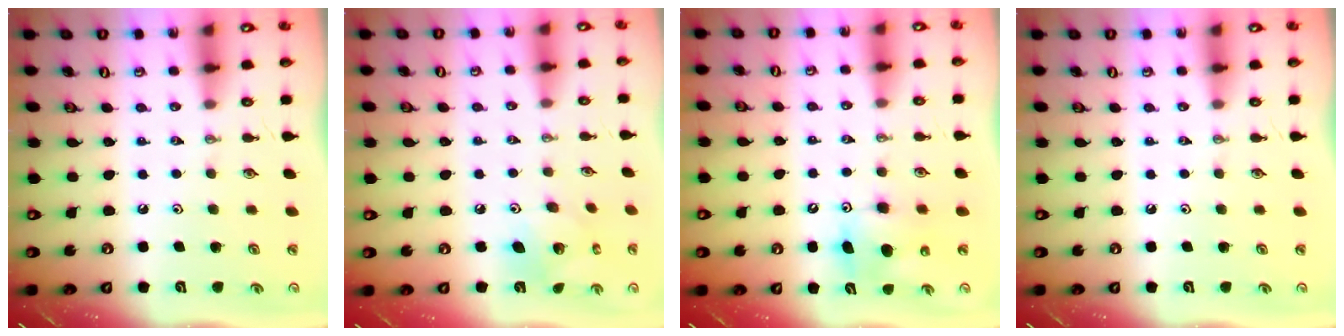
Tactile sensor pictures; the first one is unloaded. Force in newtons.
{"total": 8.9, "press": 8.9, "slide": 0.2}
{"total": 9.1, "press": 9.1, "slide": 0.3}
{"total": 0.0}